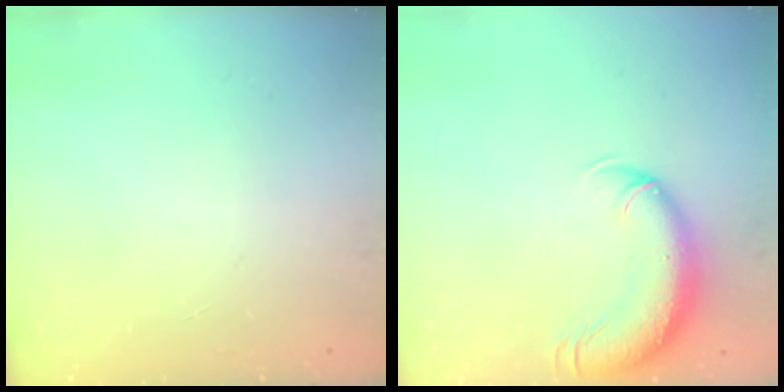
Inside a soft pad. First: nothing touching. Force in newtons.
{"total": 10.6, "press": 10.3, "slide": 2.5}